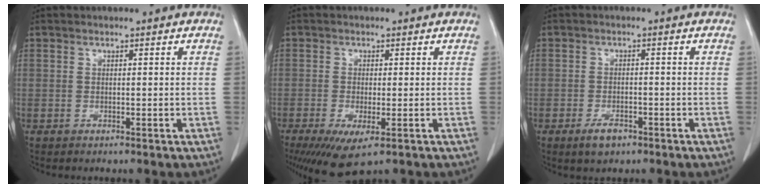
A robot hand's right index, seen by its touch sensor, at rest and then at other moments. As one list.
[{"total": 6.4, "force": [-3.3, 1.7, 5.3], "torque": [-0.083, -0.017, -0.047]}, {"total": 3.1, "force": [-2.0, 1.6, 1.8], "torque": [-0.033, 0.000, -0.028]}]